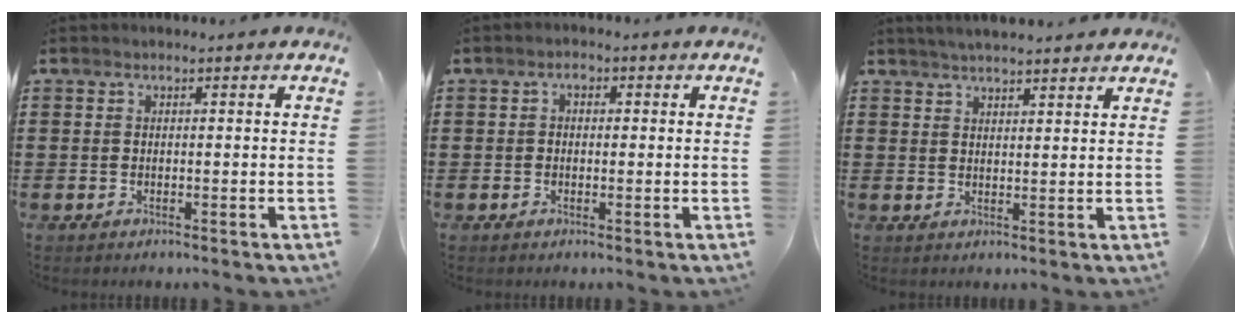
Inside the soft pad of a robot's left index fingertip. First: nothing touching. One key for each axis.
{"total": 1.5, "fx": -0.1, "fy": 0.9, "fz": 1.2, "tx": -0.024, "ty": 0.006, "tz": -0.003}
{"total": 2.8, "fx": 2.8, "fy": 0.1, "fz": 0.5, "tx": -0.018, "ty": -0.003, "tz": 0.052}